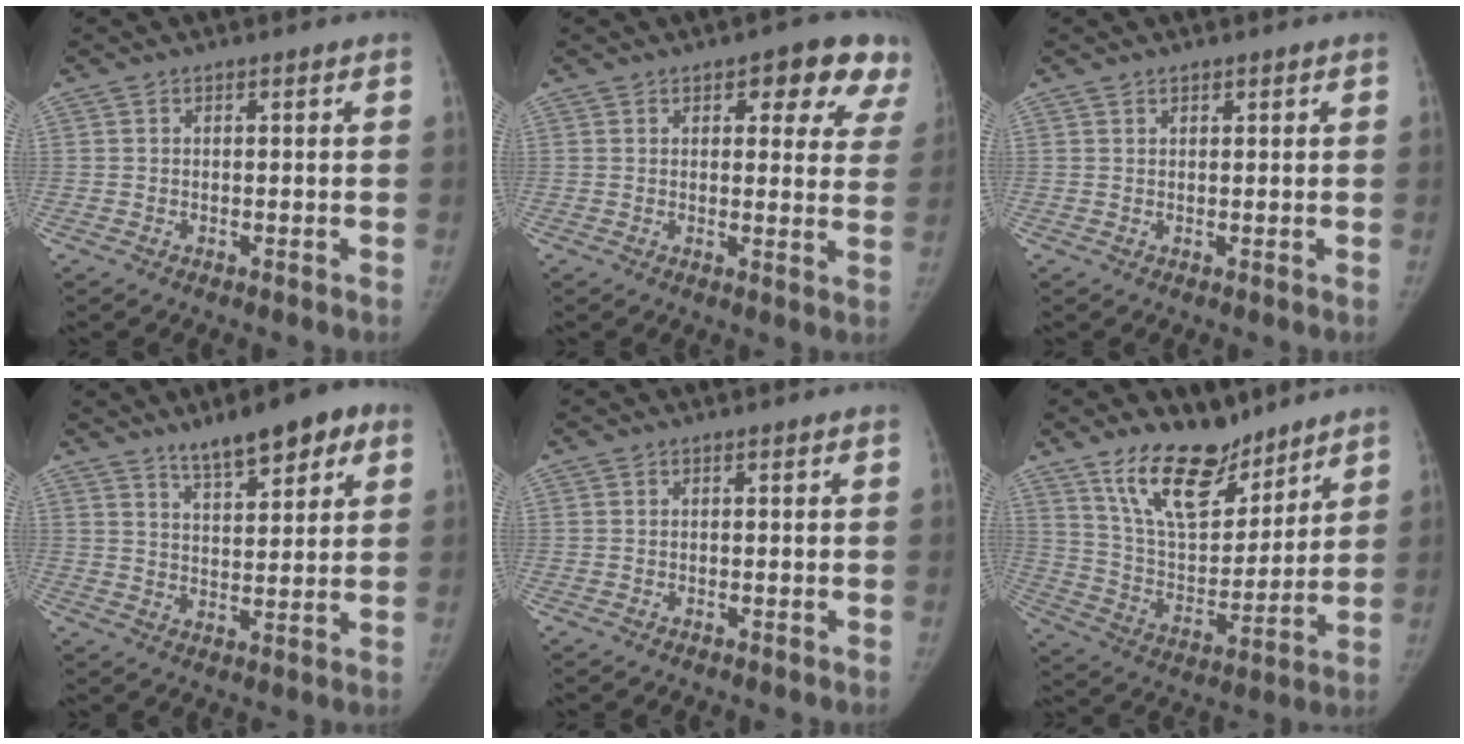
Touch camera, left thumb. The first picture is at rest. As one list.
[{"total": 12.3, "force": [7.1, 5.3, 8.5], "torque": [-0.052, -0.027, 0.070]}, {"total": 1.0, "force": [0.8, 0.4, 0.3], "torque": [-0.001, -0.004, 0.011]}, {"total": 10.9, "force": [6.9, 3.7, 7.6], "torque": [-0.090, -0.024, 0.108]}, {"total": 0.0}, {"total": 16.9, "force": [12.2, 7.9, 8.7], "torque": [-0.105, -0.077, 0.226]}]